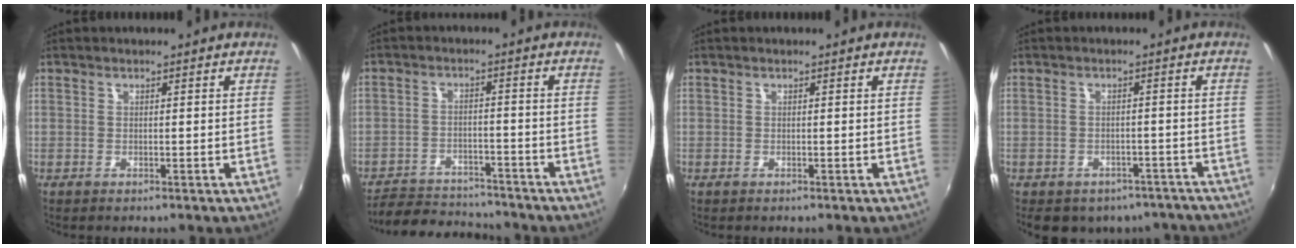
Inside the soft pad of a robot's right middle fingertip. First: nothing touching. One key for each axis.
{"total": 11.0, "fx": -10.0, "fy": 3.5, "fz": 2.7, "tx": -0.080, "ty": 0.009, "tz": -0.151}
{"total": 0.0}
{"total": 12.8, "fx": -9.6, "fy": 7.1, "fz": 4.5, "tx": -0.095, "ty": 0.000, "tz": -0.111}